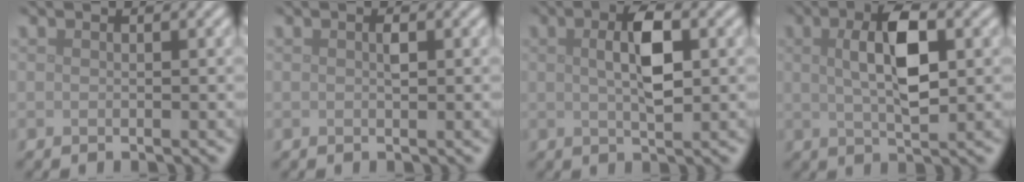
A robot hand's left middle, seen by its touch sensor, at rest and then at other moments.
{"total": 0.7, "force": [0.1, 0.2, 0.7], "torque": [-0.011, 0.001, 0.002]}
{"total": 4.2, "force": [0.9, 1.3, 3.8], "torque": [-0.076, 0.004, 0.014]}
{"total": 5.8, "force": [1.2, 2.1, 5.3], "torque": [-0.098, 0.007, 0.021]}